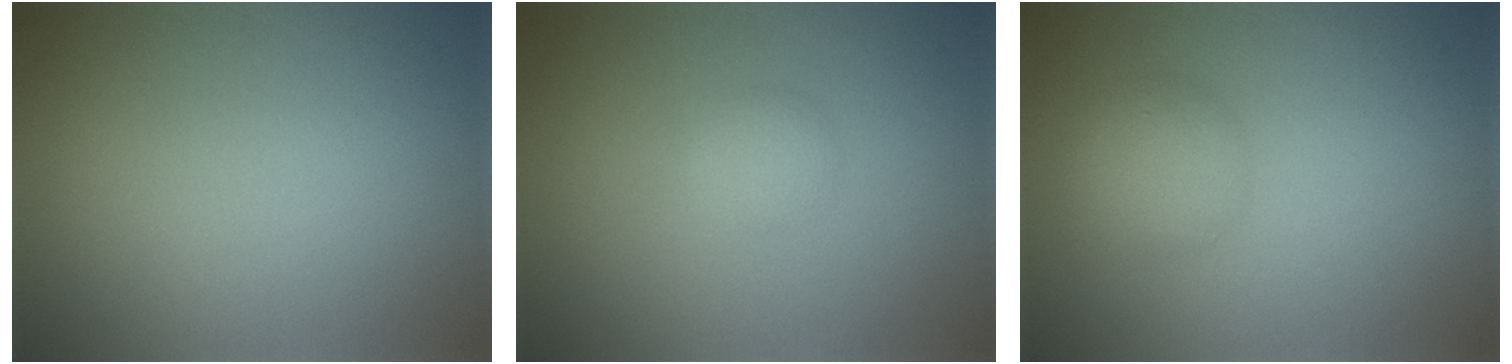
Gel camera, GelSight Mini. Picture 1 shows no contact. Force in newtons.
{"total": 1.4, "press": 1.4, "slide": 0.0}
{"total": 2.8, "press": 2.8, "slide": 0.0}